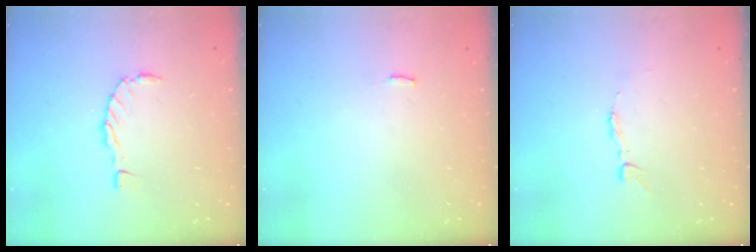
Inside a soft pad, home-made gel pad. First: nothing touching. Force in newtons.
{"total": 2.5, "press": 2.5, "slide": 0.1}
{"total": 3.4, "press": 3.3, "slide": 0.3}